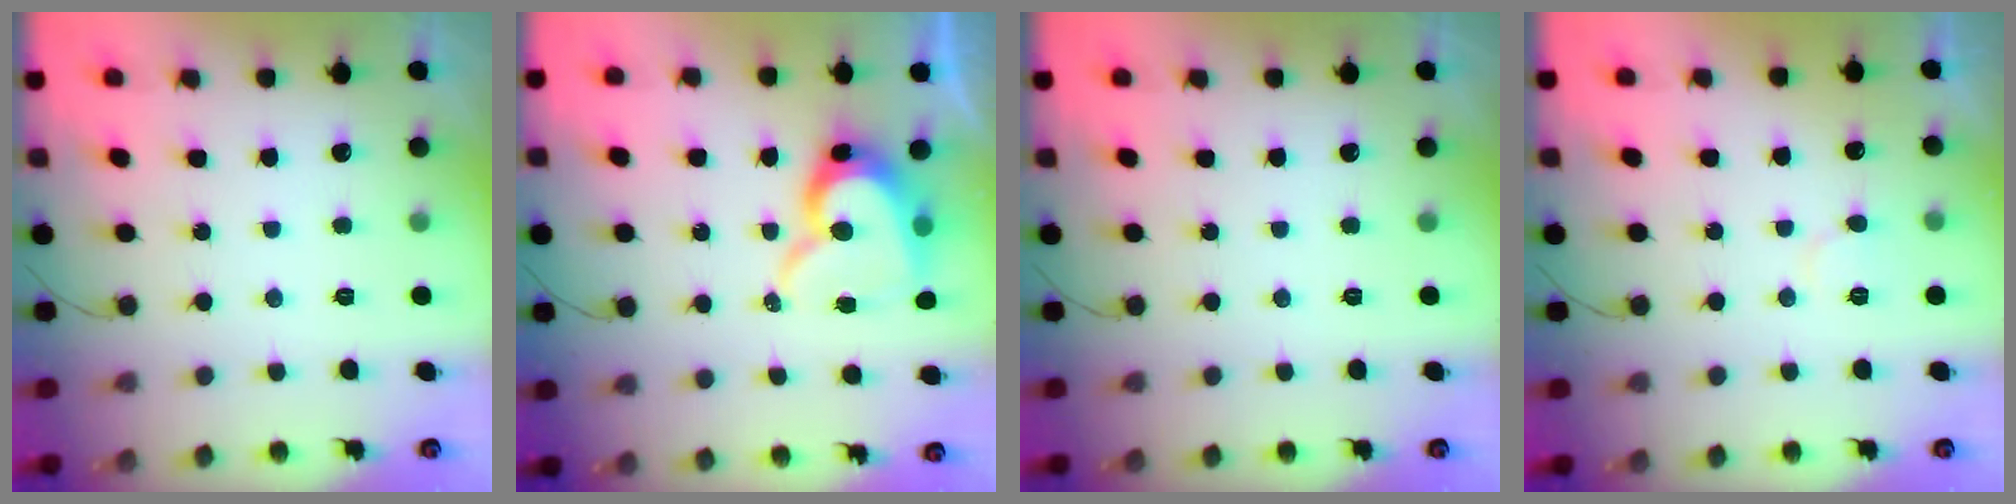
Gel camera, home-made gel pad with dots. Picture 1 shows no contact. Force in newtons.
{"total": 14.1, "press": 14.0, "slide": 1.5}
{"total": 0.0}
{"total": 4.7, "press": 4.6, "slide": 0.5}